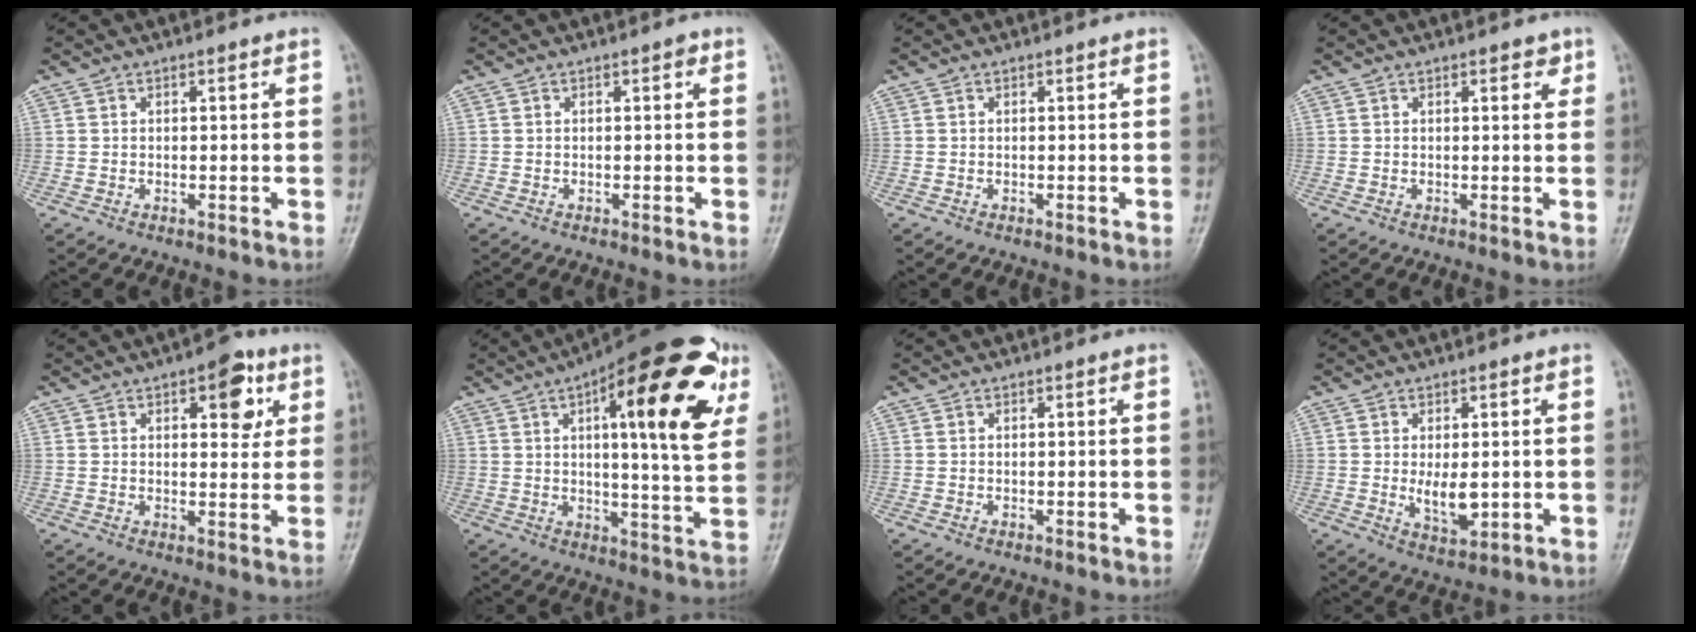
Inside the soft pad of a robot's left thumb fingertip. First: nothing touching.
{"total": 0.7, "force": [0.2, 0.4, 0.6], "torque": [-0.002, 0.002, -0.001]}
{"total": 0.0}
{"total": 2.0, "force": [1.0, 1.0, 1.4], "torque": [-0.009, -0.003, 0.011]}
{"total": 8.1, "force": [3.5, 4.0, 6.1], "torque": [-0.045, -0.009, 0.038]}
{"total": 24.1, "force": [9.3, 7.3, 21.1], "torque": [-0.270, -0.007, 0.122]}
{"total": 0.0}
{"total": 6.9, "force": [0.0, 3.5, 6.0], "torque": [-0.083, -0.015, 0.011]}